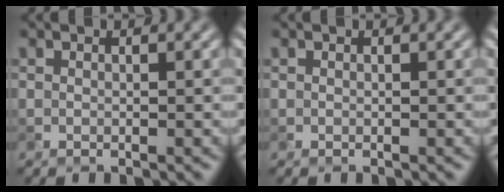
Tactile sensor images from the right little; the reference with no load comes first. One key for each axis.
{"total": 0.0}